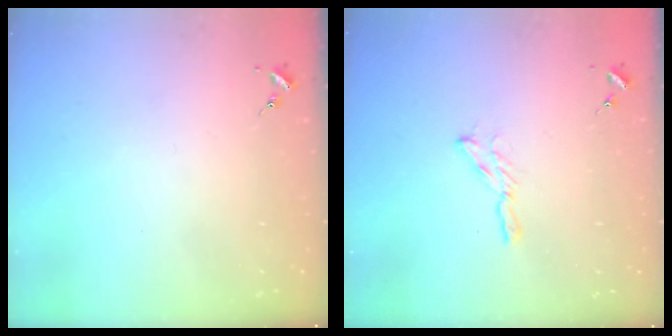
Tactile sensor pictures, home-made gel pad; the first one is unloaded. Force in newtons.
{"total": 5.3, "press": 5.3, "slide": 0.5}